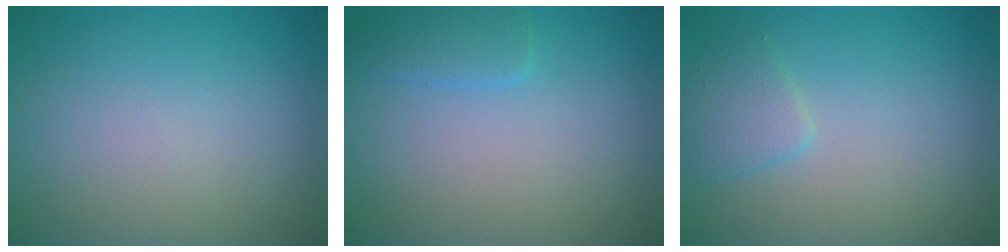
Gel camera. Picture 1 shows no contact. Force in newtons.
{"total": 1.6, "press": 1.6, "slide": 0.0}
{"total": 2.0, "press": 2.0, "slide": 0.1}